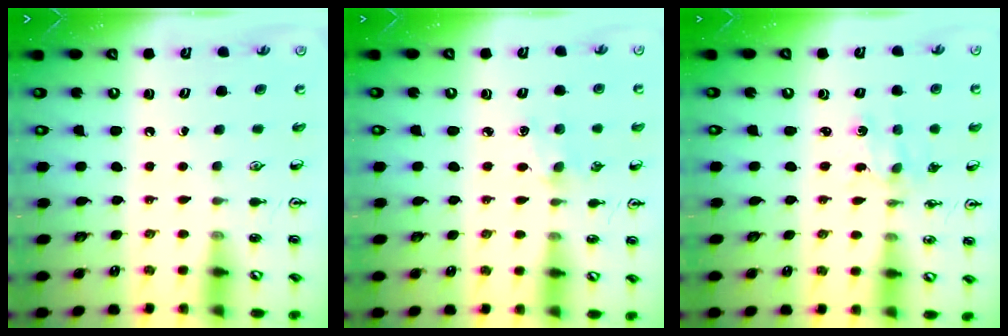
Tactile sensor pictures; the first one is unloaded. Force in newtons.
{"total": 3.3, "press": 3.3, "slide": 0.3}
{"total": 1.0, "press": 1.0, "slide": 0.2}